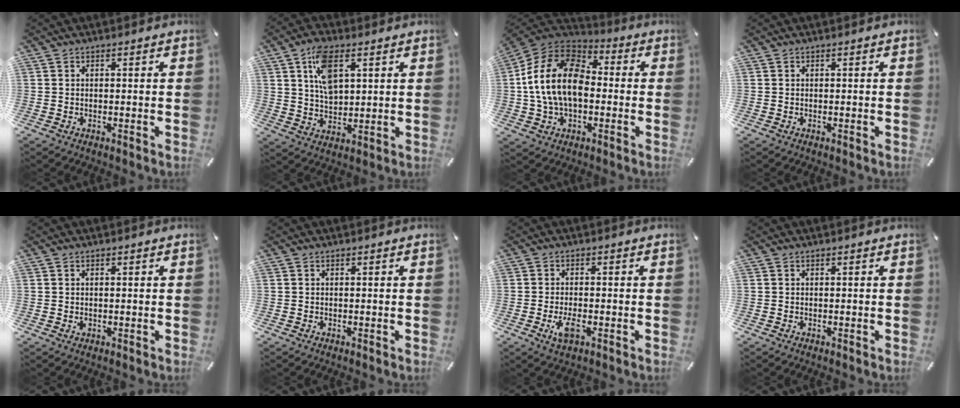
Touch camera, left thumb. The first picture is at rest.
{"total": 9.1, "force": [3.7, 5.3, 6.4], "torque": [-0.120, 0.000, 0.063]}
{"total": 17.4, "force": [-0.9, 12.2, 12.3], "torque": [-0.269, 0.029, -0.022]}
{"total": 0.0}
{"total": 0.6, "force": [0.1, 0.4, 0.5], "torque": [-0.010, 0.000, 0.001]}
{"total": 0.0}
{"total": 4.6, "force": [-1.6, 1.8, 3.9], "torque": [-0.083, -0.001, -0.030]}
{"total": 0.0}